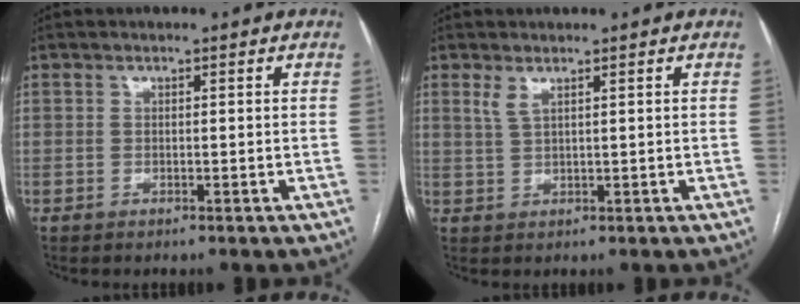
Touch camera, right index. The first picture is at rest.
{"total": 2.0, "force": [1.3, 0.3, 1.5], "torque": [-0.041, 0.002, 0.031]}